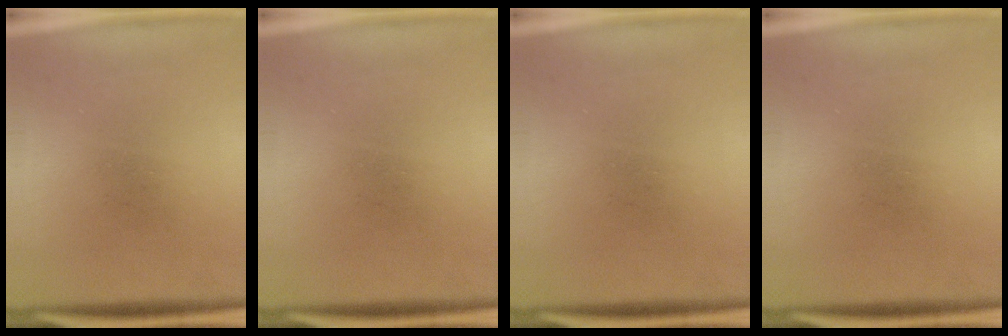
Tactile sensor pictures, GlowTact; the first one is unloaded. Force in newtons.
{"total": 0.0}
{"total": 0.0}
{"total": 0.0}